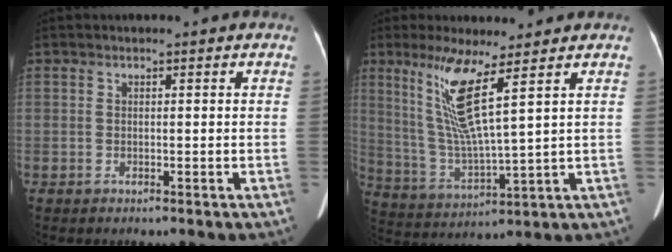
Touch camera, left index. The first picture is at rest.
{"total": 10.2, "force": [4.9, -0.4, 9.0], "torque": [-0.189, -0.014, 0.098]}